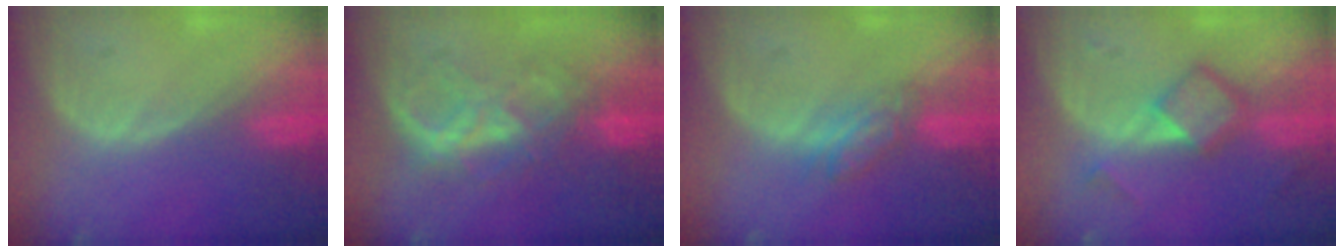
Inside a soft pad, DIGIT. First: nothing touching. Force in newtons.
{"total": 6.5, "press": 6.5, "slide": 0.3}
{"total": 4.2, "press": 4.2, "slide": 0.6}
{"total": 5.9, "press": 5.0, "slide": 3.1}